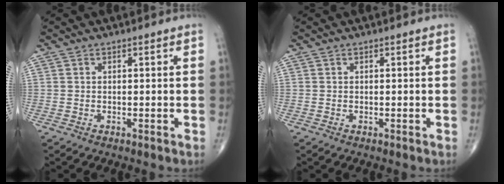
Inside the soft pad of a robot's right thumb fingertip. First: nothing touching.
{"total": 0.0}